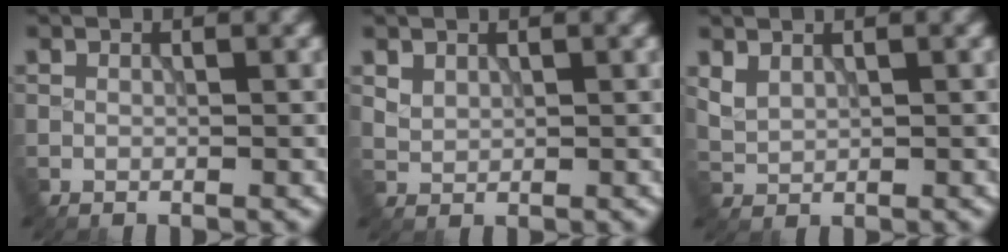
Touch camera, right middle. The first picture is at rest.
{"total": 1.1, "force": [0.8, 0.7, 0.3], "torque": [-0.007, -0.003, 0.022]}
{"total": 1.6, "force": [1.1, 0.8, 0.7], "torque": [-0.022, -0.002, 0.030]}